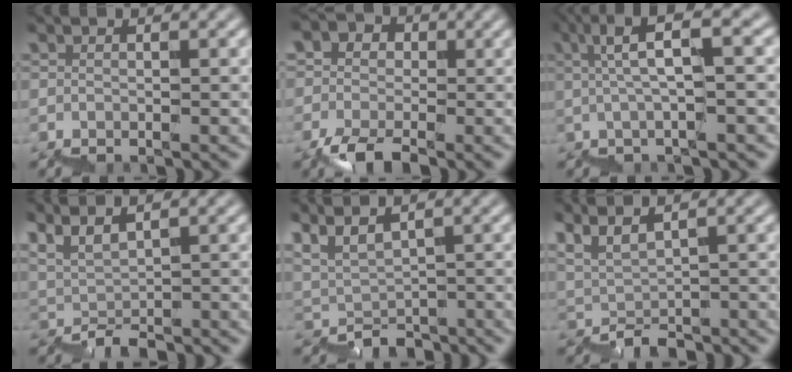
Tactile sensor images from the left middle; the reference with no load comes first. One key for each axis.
{"total": 3.2, "fx": -1.0, "fy": 2.5, "fz": 1.6, "tx": -0.035, "ty": 0.012, "tz": -0.024}
{"total": 5.9, "fx": 2.2, "fy": 0.8, "fz": 5.4, "tx": -0.074, "ty": 0.027, "tz": 0.033}
{"total": 2.2, "fx": 1.2, "fy": 0.8, "fz": 1.6, "tx": -0.020, "ty": 0.007, "tz": 0.032}
{"total": 1.9, "fx": 1.1, "fy": 1.1, "fz": 1.0, "tx": -0.011, "ty": 0.002, "tz": 0.033}
{"total": 2.2, "fx": 1.0, "fy": 0.9, "fz": 1.7, "tx": -0.021, "ty": 0.005, "tz": 0.029}